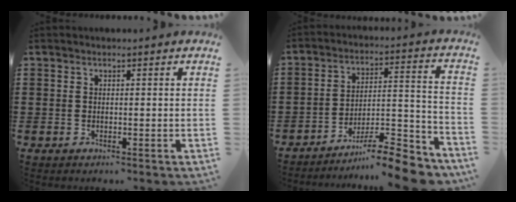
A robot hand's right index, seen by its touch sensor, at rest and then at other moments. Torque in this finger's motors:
{"motor_torque": [1.48, -0.66, -0.03, 0.01]}